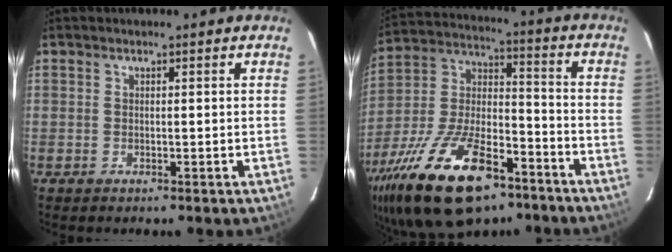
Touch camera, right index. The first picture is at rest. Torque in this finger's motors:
{"motor_torque": [1.45, -0.68, 1.05, 0.21]}